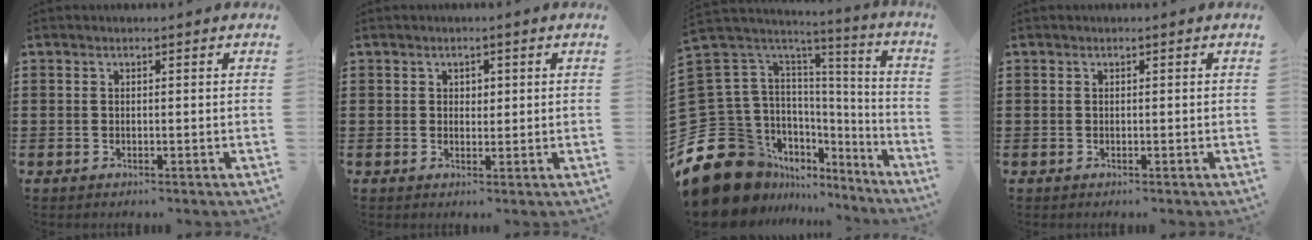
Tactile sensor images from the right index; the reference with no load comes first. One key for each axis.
{"total": 1.2, "fx": 0.5, "fy": 1.0, "fz": 0.5, "tx": -0.012, "ty": 0.006, "tz": 0.010}
{"total": 17.8, "fx": -10.3, "fy": 12.1, "fz": 7.9, "tx": -0.189, "ty": -0.013, "tz": -0.152}
{"total": 0.0}